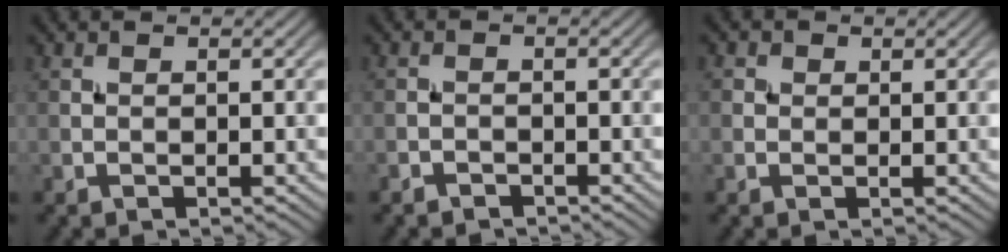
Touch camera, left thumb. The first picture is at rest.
{"total": 1.3, "force": [-1.2, 0.6, 0.2], "torque": [-0.002, -0.002, -0.026]}
{"total": 1.4, "force": [0.4, 1.3, 0.4], "torque": [-0.006, -0.001, 0.000]}